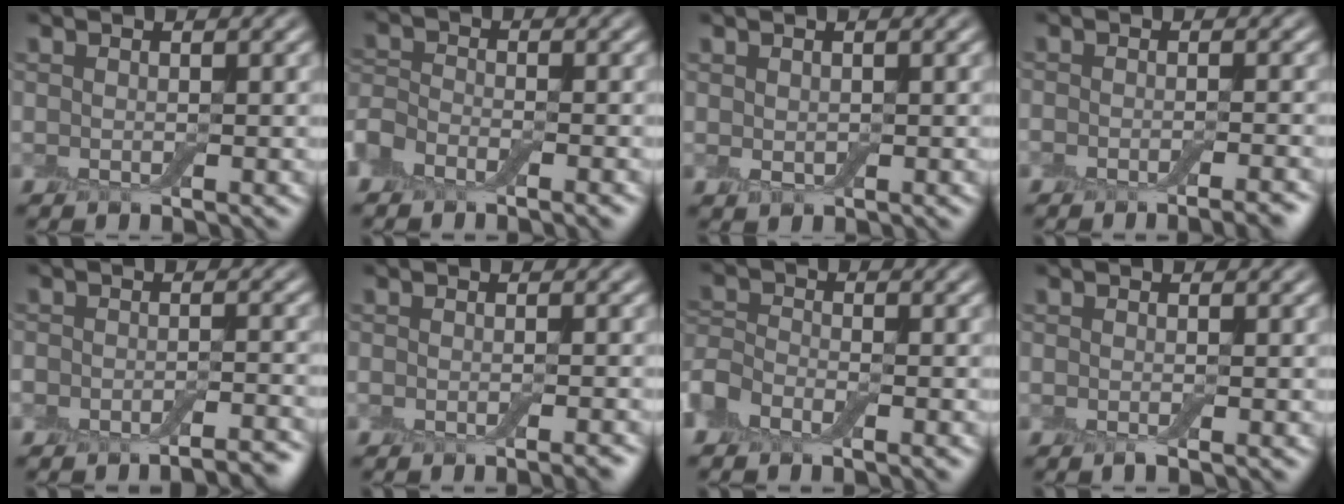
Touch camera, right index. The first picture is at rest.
{"total": 4.5, "force": [-3.1, 2.4, 2.2], "torque": [-0.033, 0.002, -0.065]}
{"total": 0.8, "force": [0.3, 0.6, 0.4], "torque": [-0.007, -0.001, 0.010]}
{"total": 3.8, "force": [-2.9, 0.9, 2.3], "torque": [-0.031, 0.004, -0.036]}
{"total": 4.8, "force": [-4.3, 1.3, 1.7], "torque": [-0.025, 0.002, -0.055]}
{"total": 2.4, "force": [-1.8, 0.4, 1.5], "torque": [-0.020, -0.002, -0.026]}
{"total": 4.0, "force": [-2.6, 2.2, 2.1], "torque": [-0.038, 0.002, -0.059]}
{"total": 0.9, "force": [-0.6, 0.2, 0.7], "torque": [-0.011, -0.005, -0.013]}